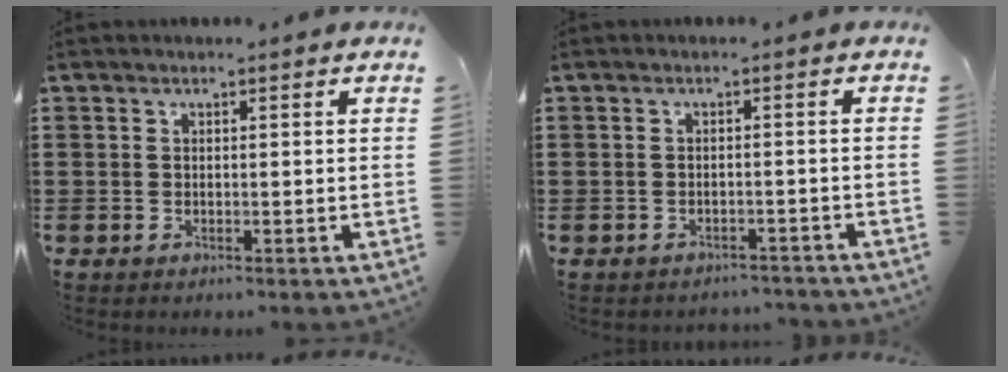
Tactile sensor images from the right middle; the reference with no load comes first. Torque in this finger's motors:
{"motor_torque": [0.28, -0.12, -0.01, 0.01]}